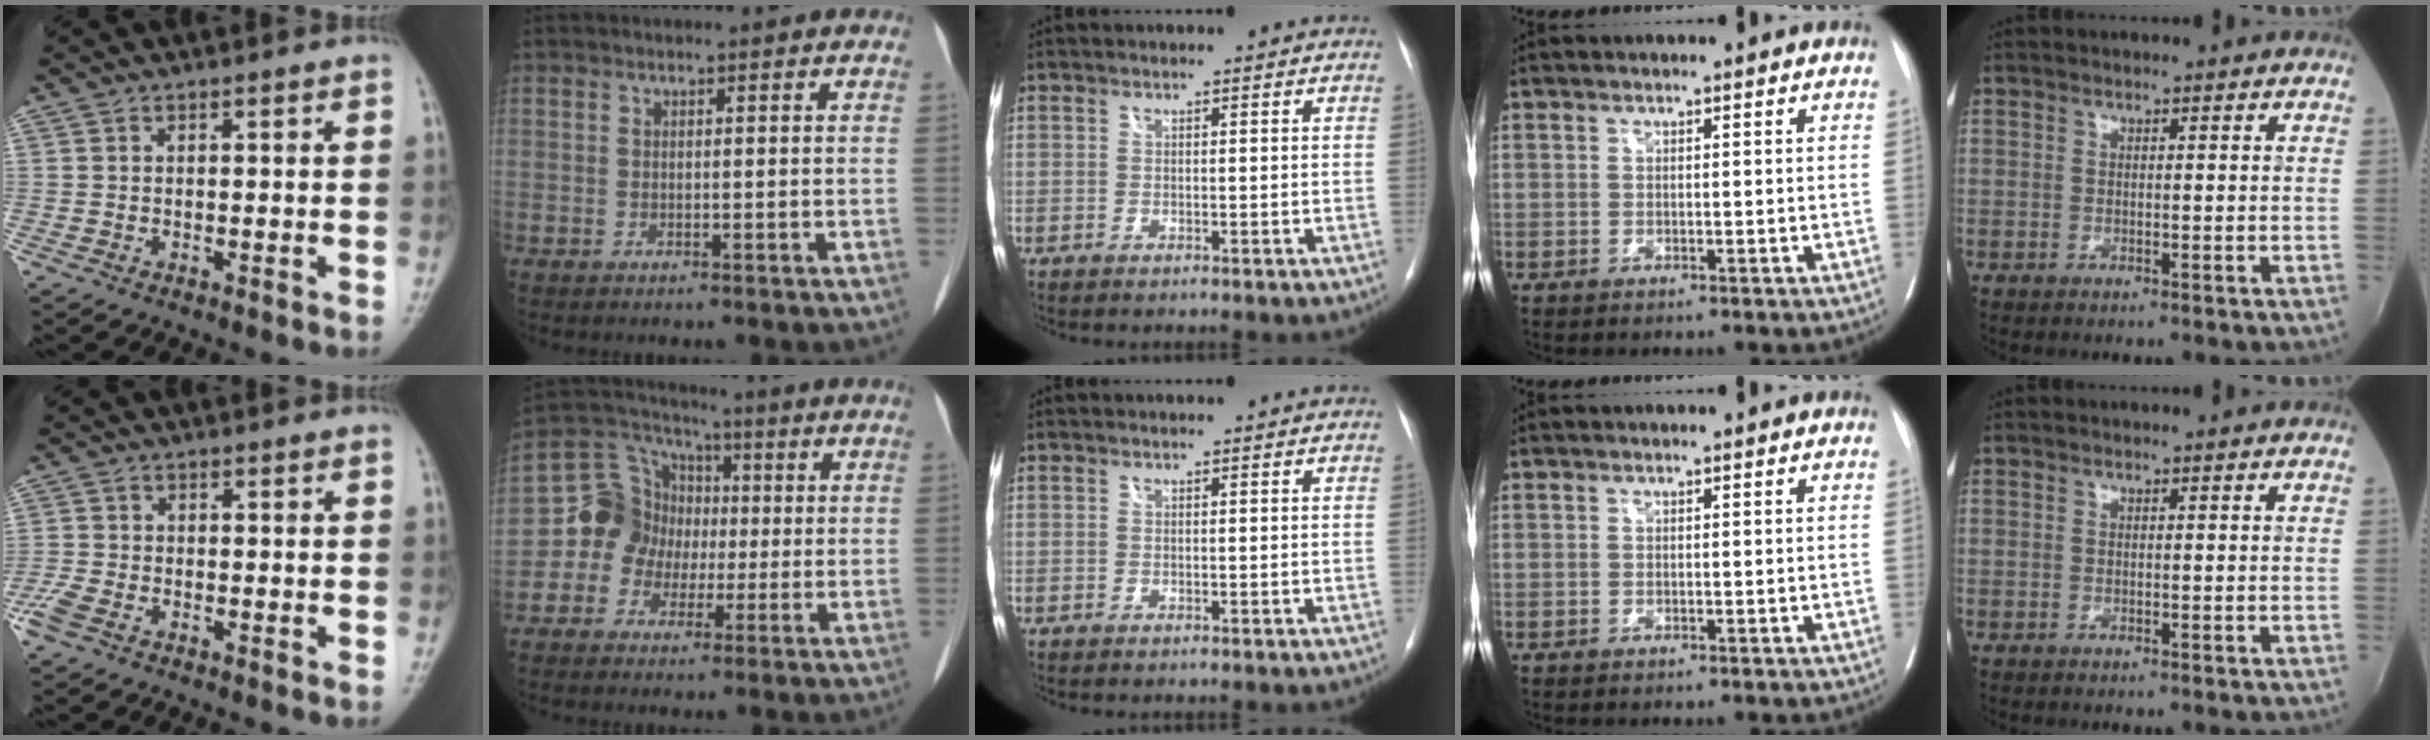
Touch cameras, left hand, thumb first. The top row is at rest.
{"thumb": {"total": 4.0, "force": [-2.5, 2.2, 2.3], "torque": [-0.064, 0.001, -0.051]}, "index": {"total": 8.9, "force": [-1.0, 8.3, 2.9], "torque": [-0.070, 0.041, -0.023]}}